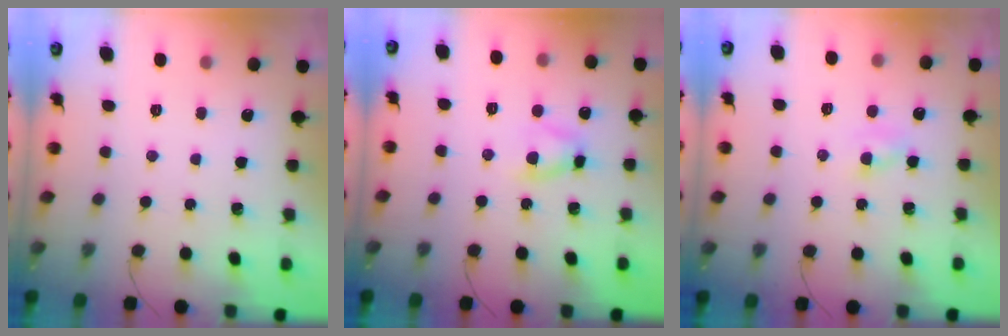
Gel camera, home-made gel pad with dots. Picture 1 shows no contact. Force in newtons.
{"total": 5.2, "press": 5.1, "slide": 0.6}
{"total": 1.6, "press": 1.4, "slide": 0.7}